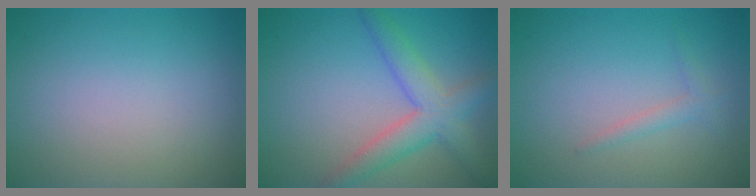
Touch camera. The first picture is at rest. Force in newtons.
{"total": 4.7, "press": 4.7, "slide": 0.3}
{"total": 1.3, "press": 1.3, "slide": 0.1}